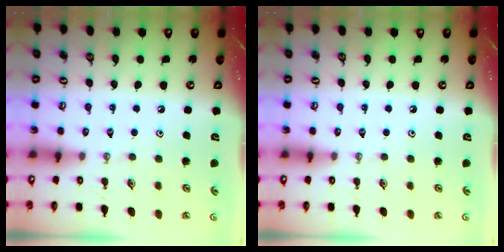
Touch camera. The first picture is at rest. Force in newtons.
{"total": 0.0}